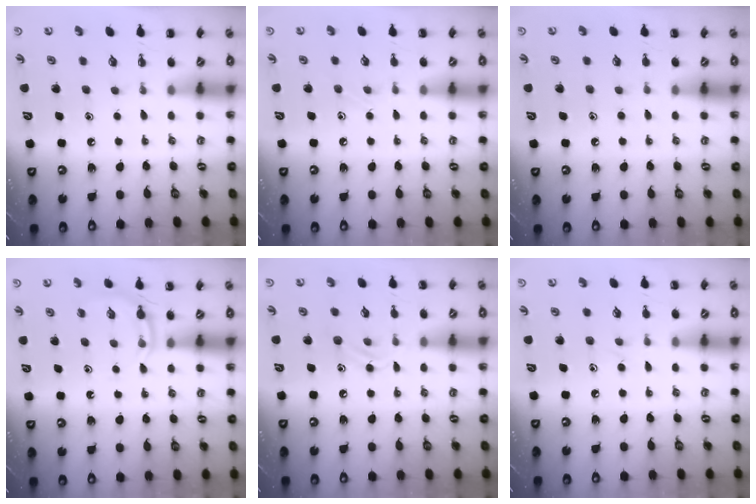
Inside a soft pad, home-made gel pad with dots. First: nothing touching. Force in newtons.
{"total": 3.3, "press": 3.1, "slide": 1.1}
{"total": 5.2, "press": 4.9, "slide": 1.6}
{"total": 5.0, "press": 4.8, "slide": 1.4}
{"total": 8.5, "press": 8.4, "slide": 1.3}
{"total": 6.4, "press": 6.0, "slide": 2.3}